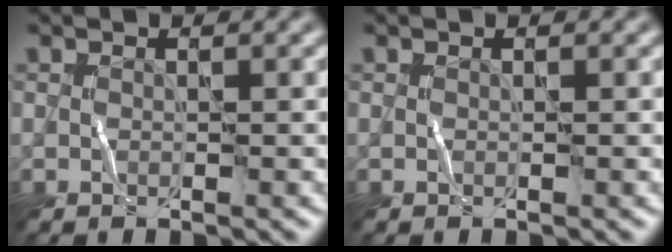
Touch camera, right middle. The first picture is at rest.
{"total": 0.0}